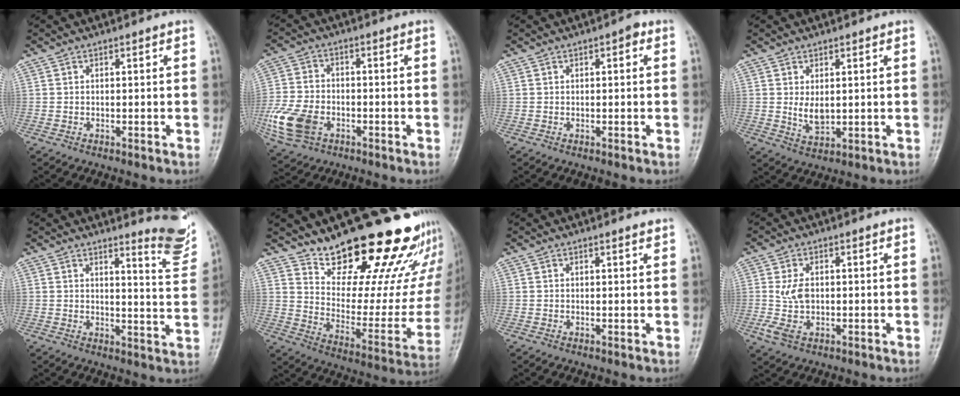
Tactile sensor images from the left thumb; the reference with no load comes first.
{"total": 11.2, "force": [-3.8, 7.7, 7.1], "torque": [-0.152, 0.005, -0.073]}
{"total": 1.3, "force": [0.4, 0.7, 1.0], "torque": [-0.008, 0.003, 0.000]}
{"total": 3.8, "force": [0.8, 2.3, 2.9], "torque": [-0.044, -0.014, 0.022]}
{"total": 8.7, "force": [7.1, 1.2, 4.9], "torque": [-0.047, -0.068, 0.078]}
{"total": 28.0, "force": [22.7, 9.5, 13.3], "torque": [-0.155, -0.162, 0.314]}
{"total": 0.8, "force": [0.7, 0.0, 0.4], "torque": [-0.007, -0.004, 0.010]}
{"total": 4.9, "force": [-0.2, 3.1, 3.8], "torque": [-0.079, 0.002, -0.001]}